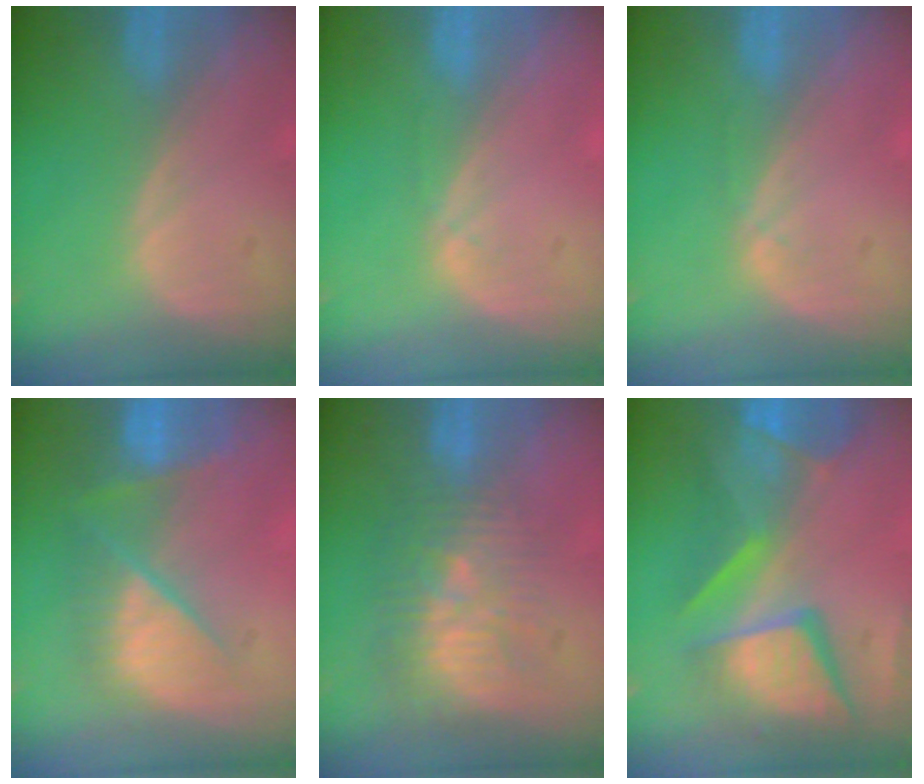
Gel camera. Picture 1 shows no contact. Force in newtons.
{"total": 0.9, "press": 0.8, "slide": 0.2}
{"total": 0.9, "press": 0.8, "slide": 0.2}
{"total": 9.4, "press": 8.2, "slide": 4.7}
{"total": 10.3, "press": 8.9, "slide": 5.2}
{"total": 12.8, "press": 10.4, "slide": 7.4}